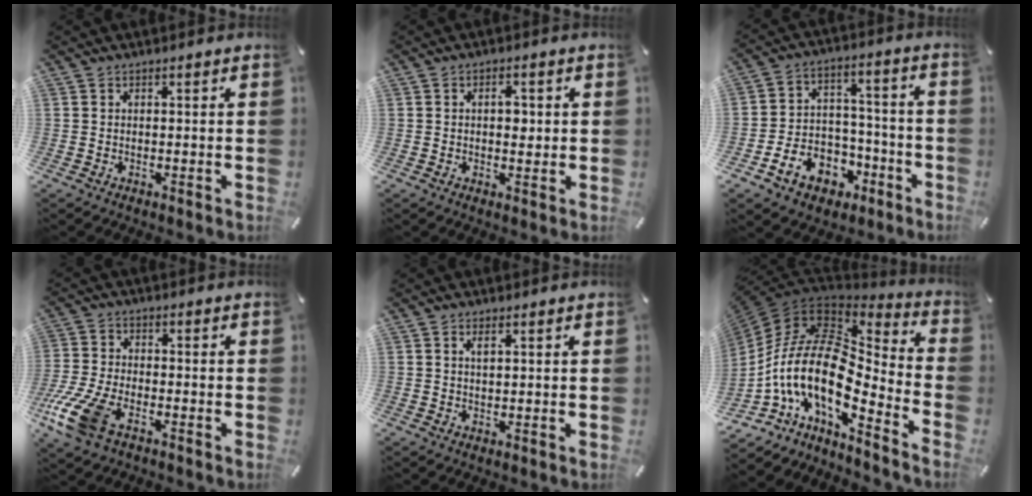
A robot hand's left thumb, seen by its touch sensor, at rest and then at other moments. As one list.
[{"total": 3.4, "force": [0.4, 2.1, 2.6], "torque": [-0.038, -0.001, 0.002]}, {"total": 11.5, "force": [-5.0, 9.4, 4.4], "torque": [-0.065, 0.037, -0.076]}, {"total": 10.8, "force": [-5.9, 5.5, 7.2], "torque": [-0.162, 0.016, -0.110]}, {"total": 1.9, "force": [0.7, 1.0, 1.5], "torque": [-0.024, 0.000, 0.010]}, {"total": 20.0, "force": [-3.0, 10.8, 16.6], "torque": [-0.364, -0.029, -0.060]}]